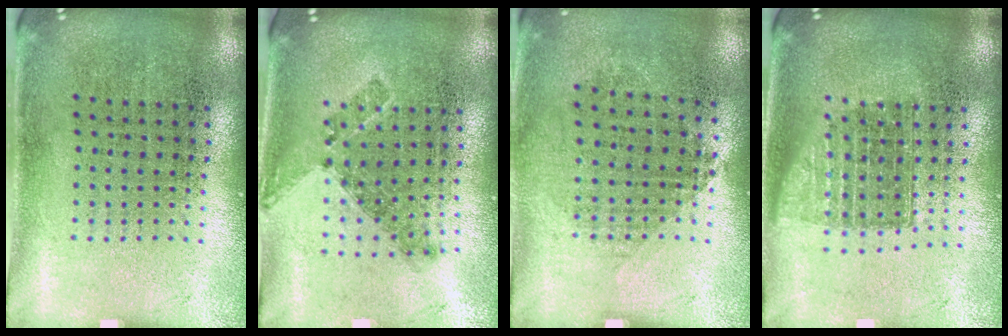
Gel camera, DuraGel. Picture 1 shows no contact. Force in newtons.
{"total": 0.6, "press": 0.5, "slide": 0.3}
{"total": 0.8, "press": 0.7, "slide": 0.4}
{"total": 1.3, "press": 1.1, "slide": 0.8}